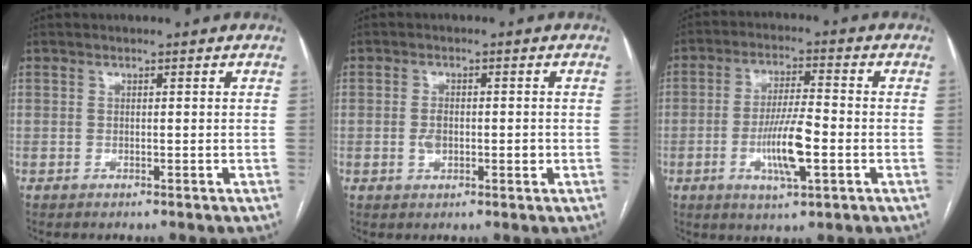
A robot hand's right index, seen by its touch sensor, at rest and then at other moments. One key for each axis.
{"total": 3.3, "fx": -0.4, "fy": 1.8, "fz": 2.7, "tx": -0.054, "ty": 0.004, "tz": -0.006}
{"total": 9.1, "fx": -2.5, "fy": 1.6, "fz": 8.6, "tx": -0.163, "ty": -0.004, "tz": -0.044}